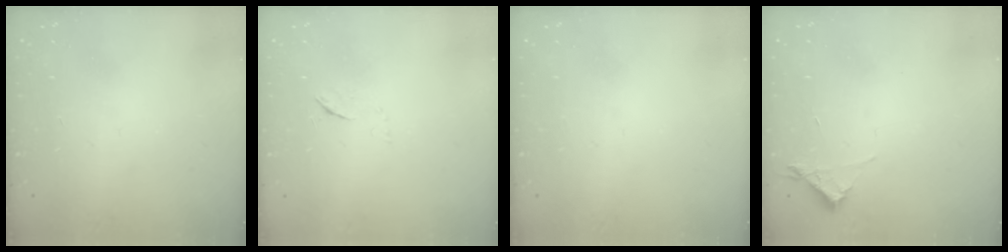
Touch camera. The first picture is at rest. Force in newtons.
{"total": 3.7, "press": 3.7, "slide": 0.4}
{"total": 0.0}
{"total": 4.4, "press": 4.4, "slide": 0.4}